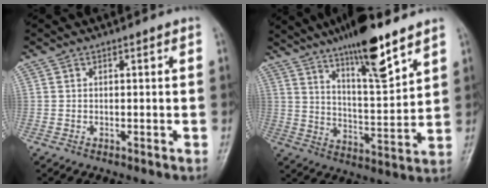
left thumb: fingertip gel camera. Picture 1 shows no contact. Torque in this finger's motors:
{"motor_torque": [2.28, 0.99, 1.38, -1.39, 0.35]}